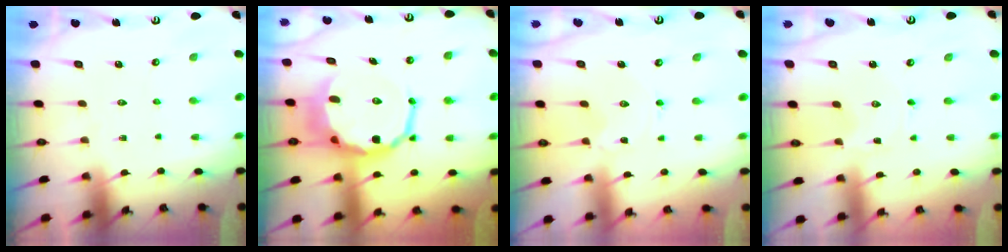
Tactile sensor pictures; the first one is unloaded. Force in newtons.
{"total": 12.0, "press": 11.6, "slide": 3.2}
{"total": 0.5, "press": 0.5, "slide": 0.2}
{"total": 0.0}